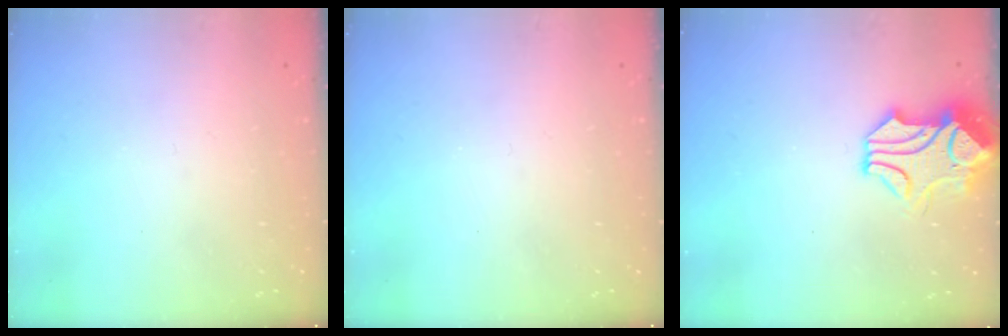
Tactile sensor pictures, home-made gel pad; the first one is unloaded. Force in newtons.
{"total": 0.0}
{"total": 1.6, "press": 1.2, "slide": 1.1}